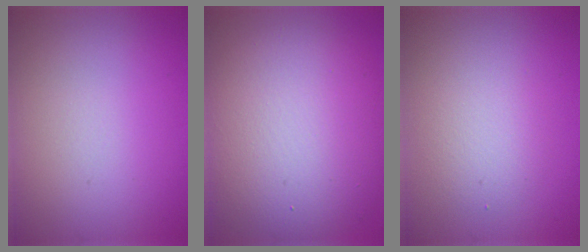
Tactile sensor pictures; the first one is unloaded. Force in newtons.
{"total": 12.2, "press": 12.2, "slide": 0.8}
{"total": 2.6, "press": 2.6, "slide": 0.2}